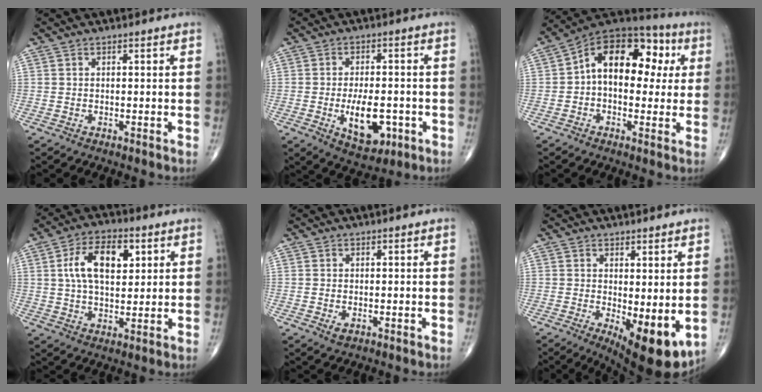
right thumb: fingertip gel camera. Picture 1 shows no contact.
{"total": 9.7, "force": [-2.6, 5.0, 7.9], "torque": [-0.113, 0.002, -0.028]}
{"total": 17.4, "force": [2.6, 11.0, 13.3], "torque": [-0.157, 0.039, 0.030]}
{"total": 11.6, "force": [3.2, 6.4, 9.1], "torque": [-0.144, 0.001, 0.052]}
{"total": 1.2, "force": [-0.3, 0.7, 1.0], "torque": [-0.017, -0.003, -0.003]}
{"total": 10.1, "force": [-1.3, 3.6, 9.3], "torque": [-0.125, -0.026, -0.007]}